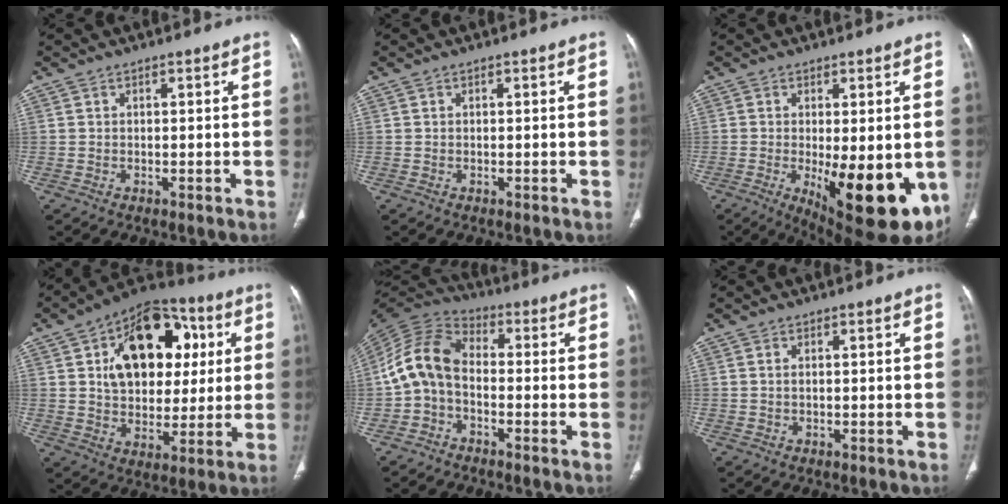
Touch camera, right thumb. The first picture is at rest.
{"total": 0.0}
{"total": 16.7, "force": [-4.0, 6.1, 15.0], "torque": [-0.172, -0.025, -0.034]}
{"total": 20.6, "force": [5.3, 14.0, 14.1], "torque": [-0.166, 0.009, 0.082]}
{"total": 10.2, "force": [-1.8, 7.0, 7.2], "torque": [-0.136, 0.038, -0.053]}
{"total": 0.7, "force": [0.1, 0.4, 0.6], "torque": [-0.015, 0.002, 0.003]}